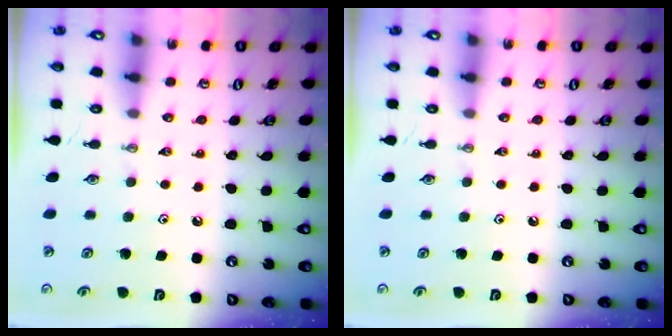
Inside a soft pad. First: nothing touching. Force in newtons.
{"total": 0.0}